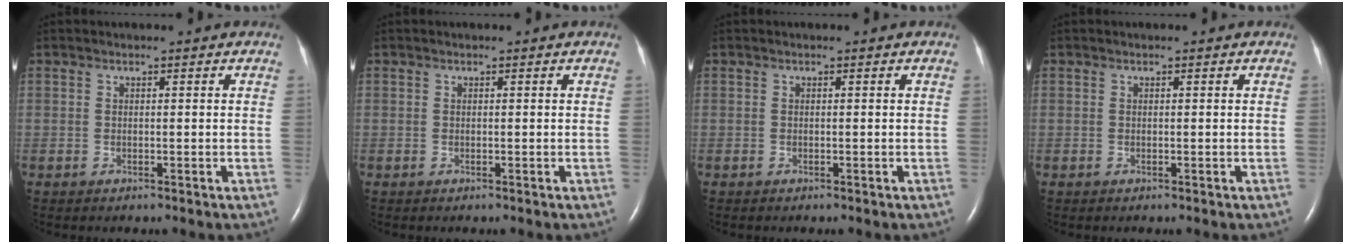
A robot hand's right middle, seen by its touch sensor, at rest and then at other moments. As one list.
[{"total": 0.0}, {"total": 0.0}, {"total": 0.0}]